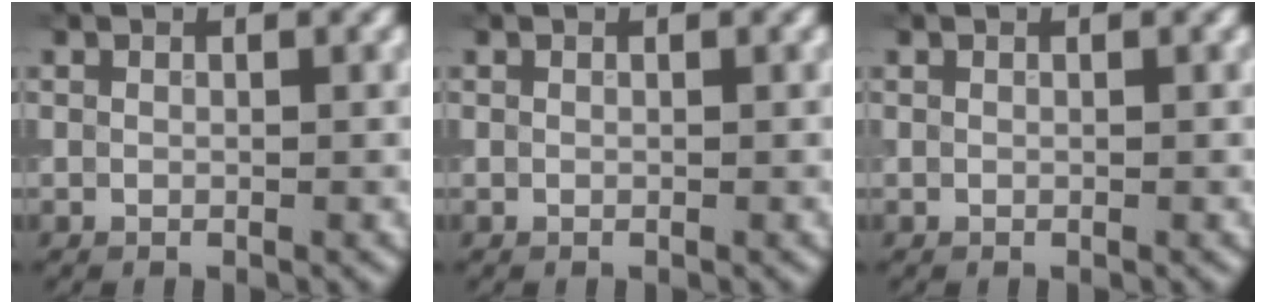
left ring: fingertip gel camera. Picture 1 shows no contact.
{"total": 0.0}
{"total": 0.0}